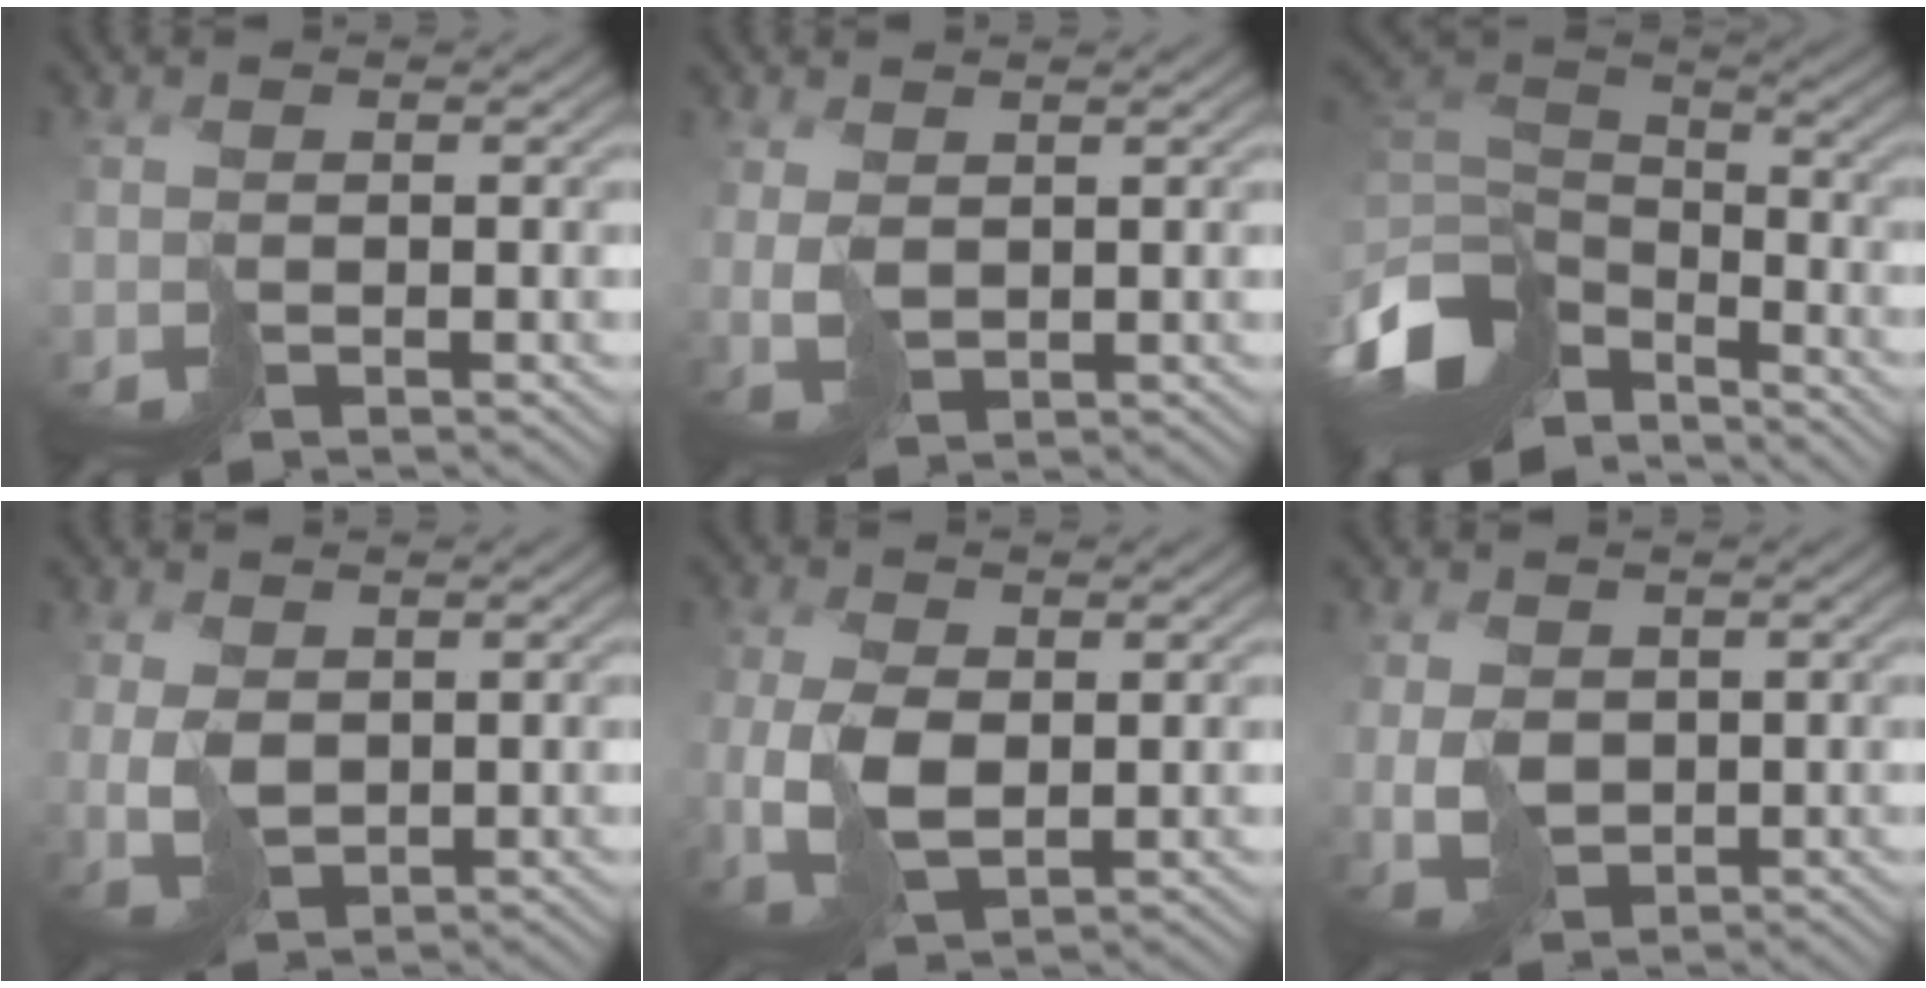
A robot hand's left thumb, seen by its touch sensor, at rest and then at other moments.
{"total": 1.9, "force": [1.1, 1.3, 0.7], "torque": [-0.032, -0.004, 0.031]}
{"total": 11.7, "force": [-5.8, 7.8, 6.6], "torque": [-0.208, -0.012, -0.098]}
{"total": 3.0, "force": [1.0, 2.3, 1.7], "torque": [-0.059, -0.002, 0.028]}
{"total": 5.9, "force": [-0.4, 3.9, 4.3], "torque": [-0.117, -0.009, -0.003]}
{"total": 3.1, "force": [1.1, 2.6, 1.2], "torque": [-0.037, -0.002, 0.029]}